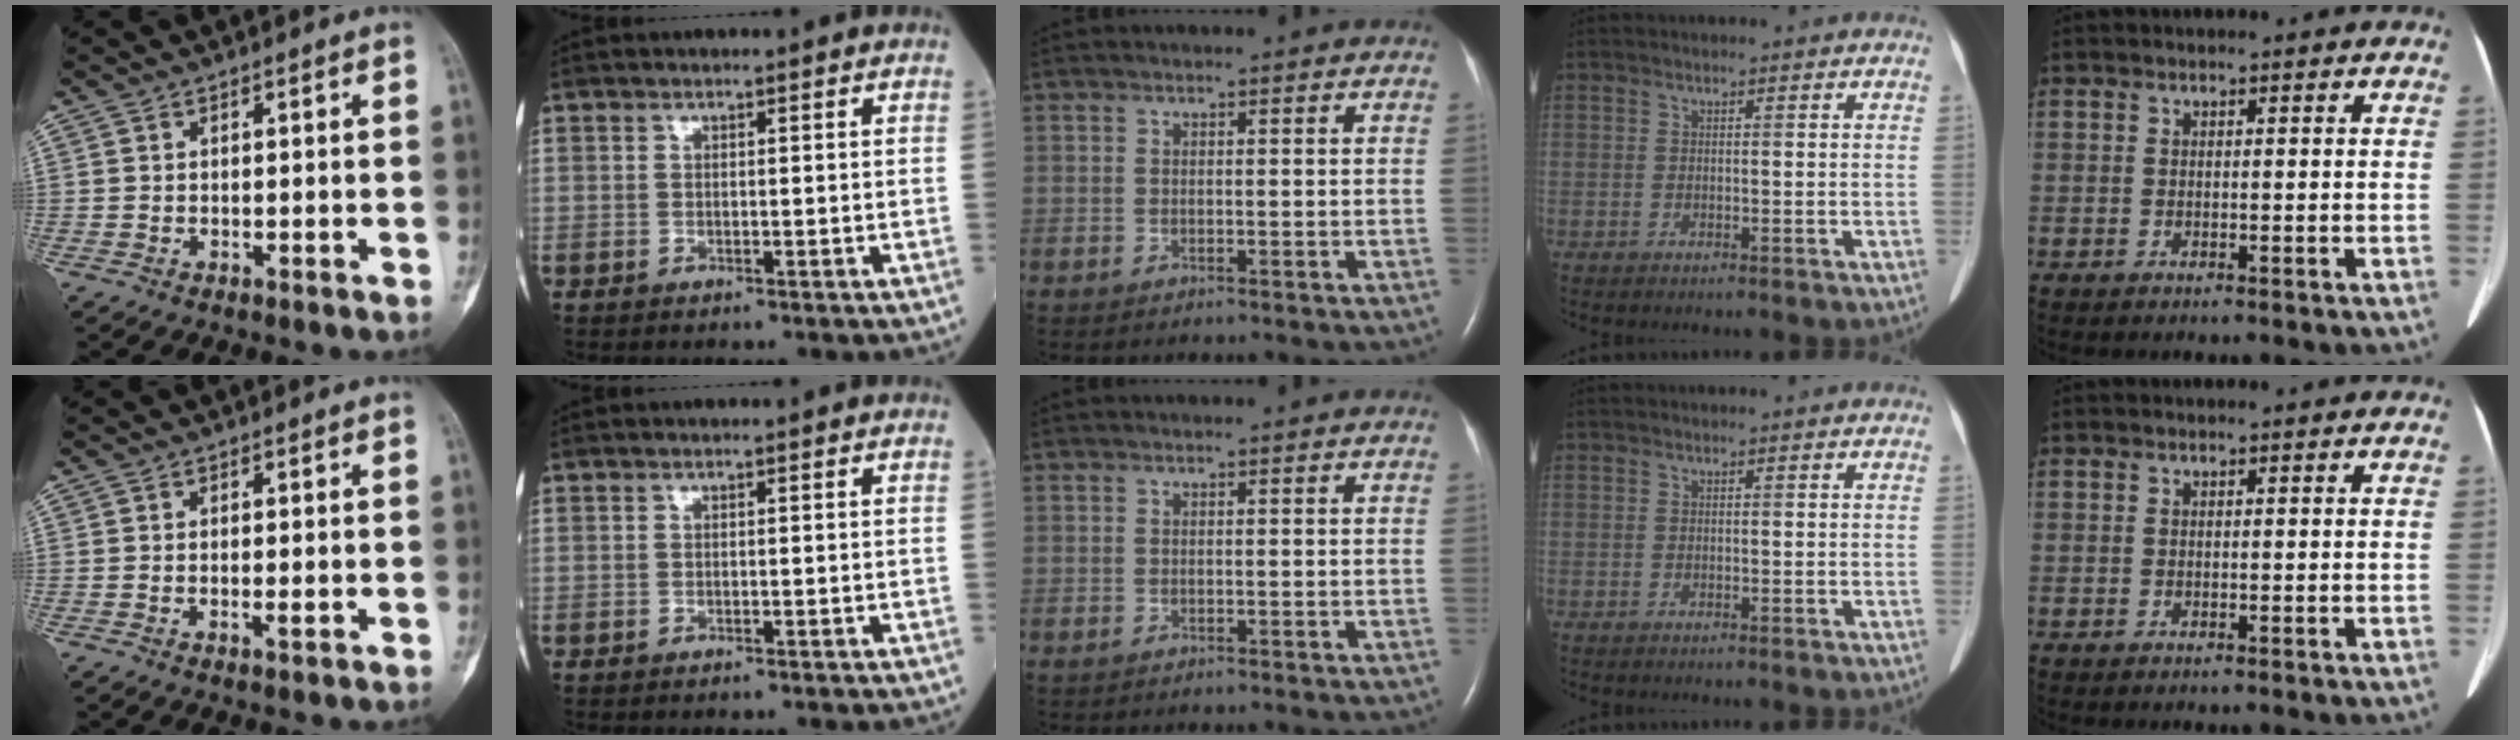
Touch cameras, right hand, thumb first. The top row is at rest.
{"thumb": {"total": 1.6, "force": [-0.4, 0.5, 1.5], "torque": [-0.027, -0.004, -0.005]}, "index": {"total": 0.8, "force": [-0.8, 0.0, 0.4], "torque": [-0.006, -0.001, -0.009]}}